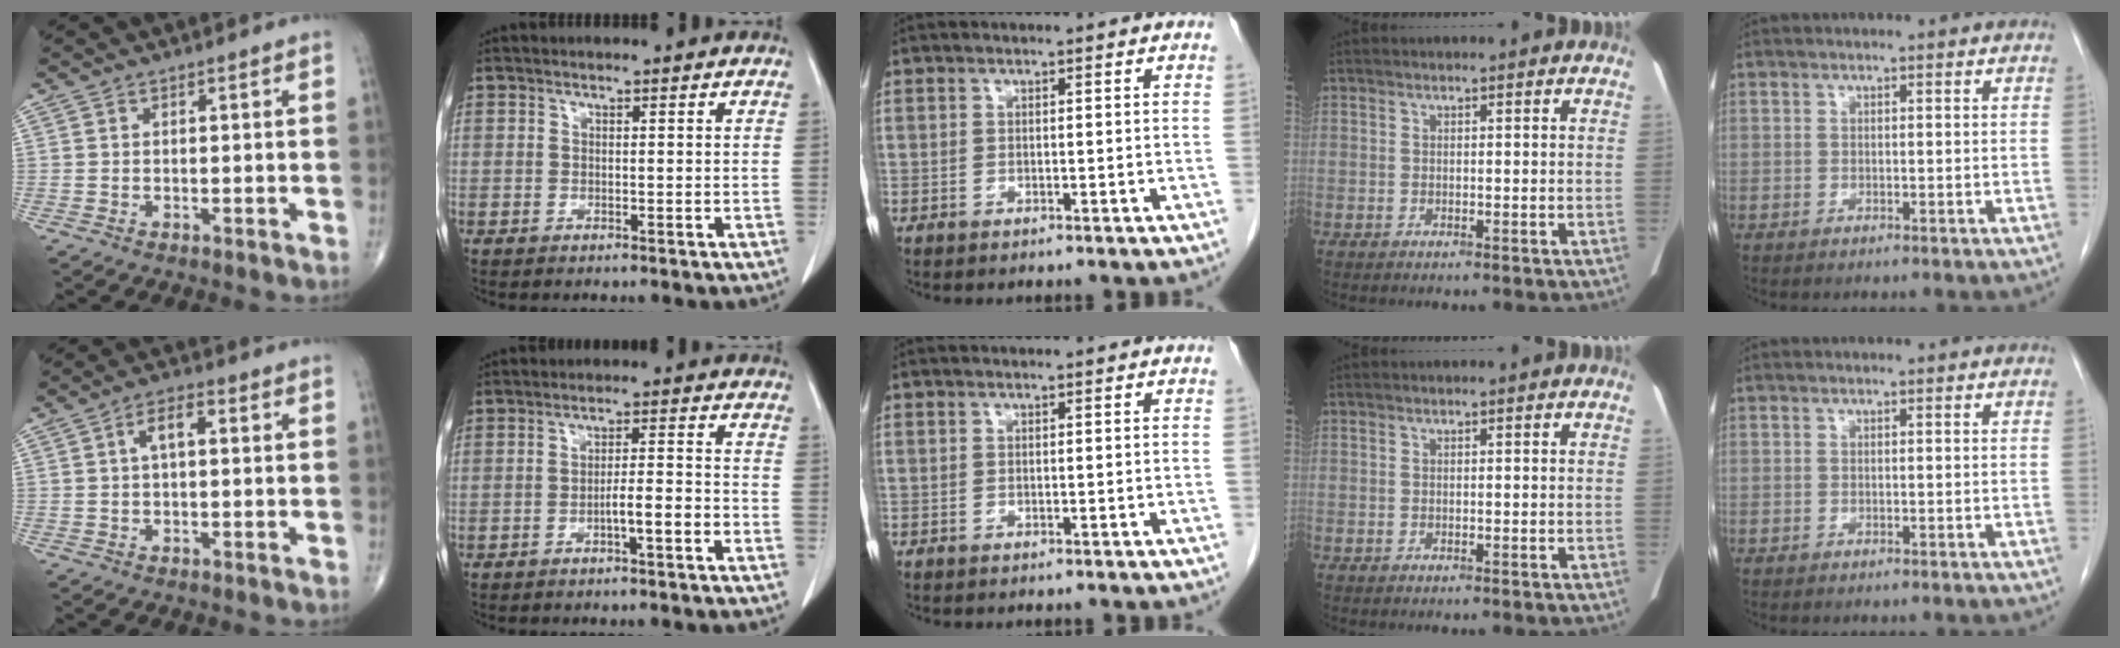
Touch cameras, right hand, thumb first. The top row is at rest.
{"thumb": {"total": 4.4, "force": [0.8, 2.0, 3.8], "torque": [-0.066, 0.013, 0.009]}, "index": {"total": 4.4, "force": [-2.1, 0.3, 3.9], "torque": [-0.058, 0.009, -0.032]}}